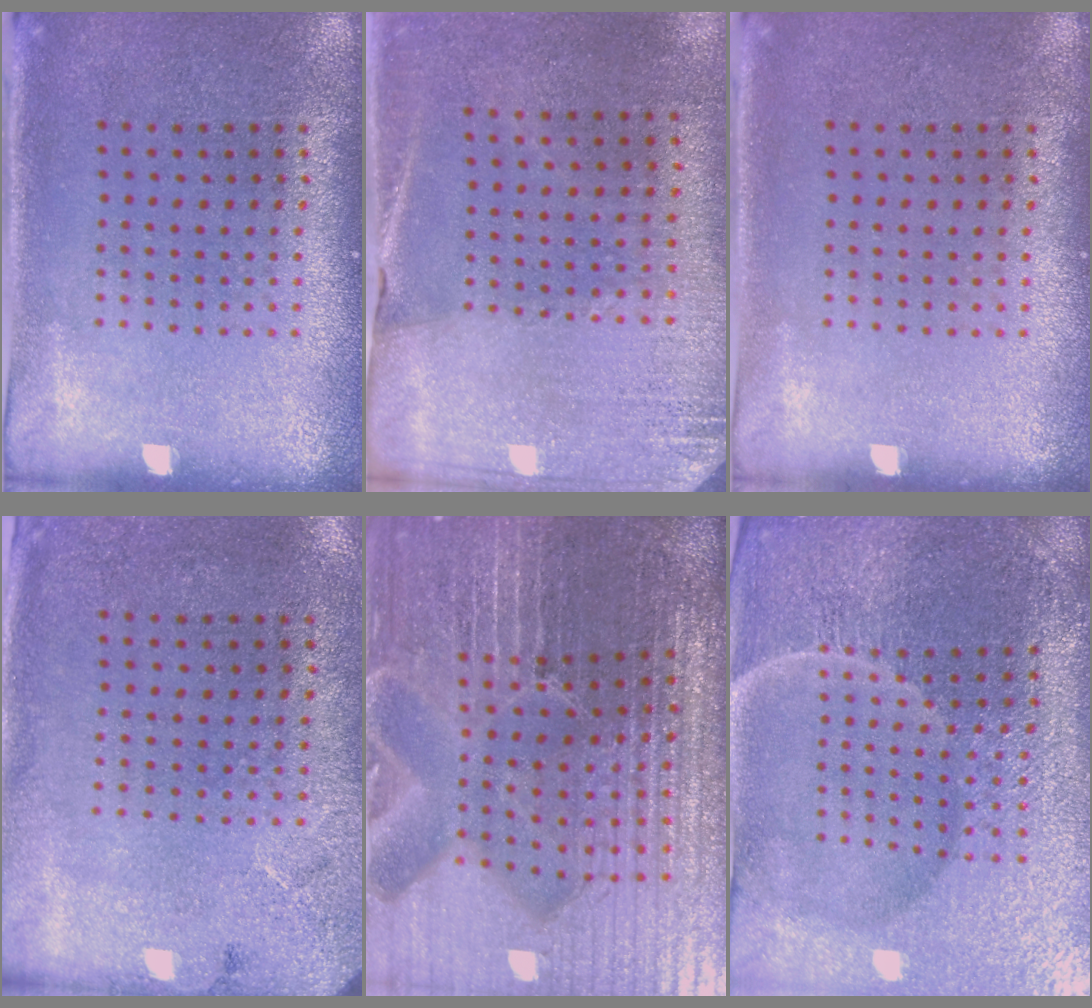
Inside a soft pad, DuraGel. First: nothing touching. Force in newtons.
{"total": 2.7, "press": 2.6, "slide": 0.9}
{"total": 0.0}
{"total": 2.7, "press": 2.2, "slide": 1.6}
{"total": 7.3, "press": 6.3, "slide": 3.5}
{"total": 5.8, "press": 5.3, "slide": 2.3}